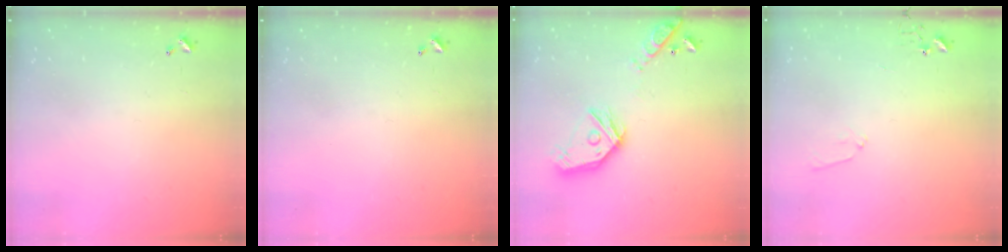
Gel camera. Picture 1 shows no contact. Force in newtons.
{"total": 0.0}
{"total": 18.0, "press": 17.8, "slide": 2.3}
{"total": 5.8, "press": 5.8, "slide": 0.7}